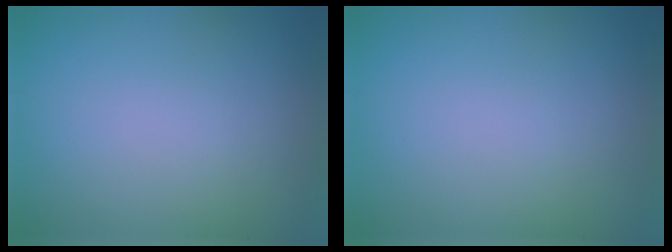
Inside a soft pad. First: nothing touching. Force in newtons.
{"total": 0.0}